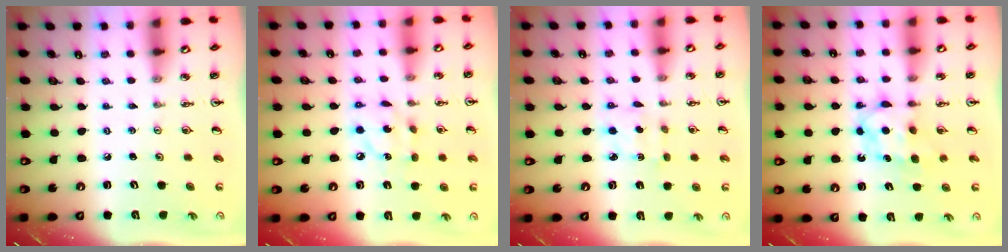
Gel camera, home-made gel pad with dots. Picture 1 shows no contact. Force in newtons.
{"total": 8.8, "press": 8.8, "slide": 0.4}
{"total": 2.0, "press": 2.0, "slide": 0.2}
{"total": 7.0, "press": 7.0, "slide": 0.5}